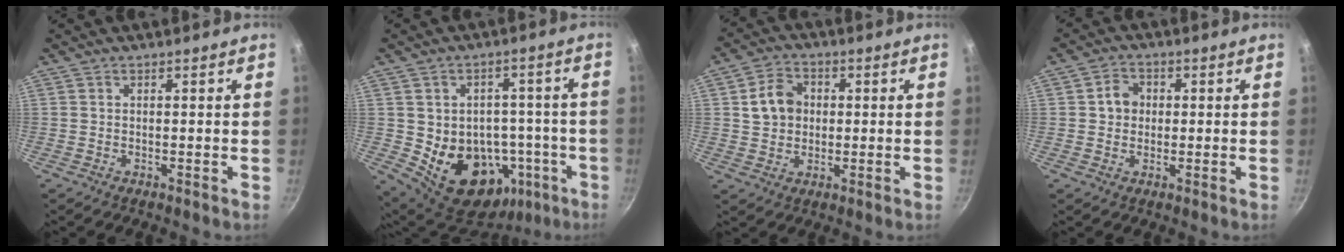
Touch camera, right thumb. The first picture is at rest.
{"total": 18.4, "force": [-5.0, 14.1, 10.7], "torque": [-0.119, 0.031, -0.045]}
{"total": 7.6, "force": [1.1, 6.3, 4.1], "torque": [-0.051, 0.014, 0.012]}
{"total": 4.2, "force": [0.4, 3.7, 2.0], "torque": [-0.009, 0.009, 0.001]}